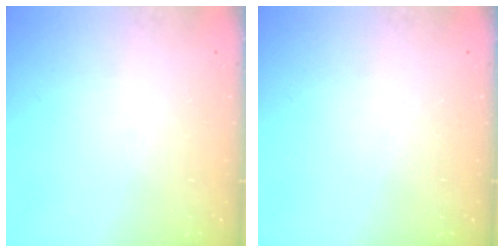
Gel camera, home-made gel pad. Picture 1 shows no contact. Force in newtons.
{"total": 0.0}